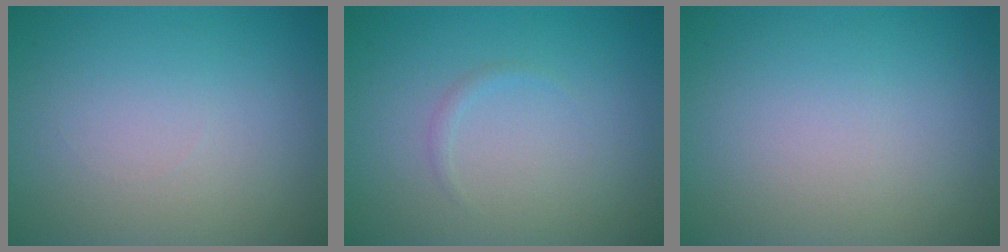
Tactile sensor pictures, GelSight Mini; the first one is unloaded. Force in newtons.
{"total": 0.6, "press": 0.6, "slide": 0.1}
{"total": 0.0}